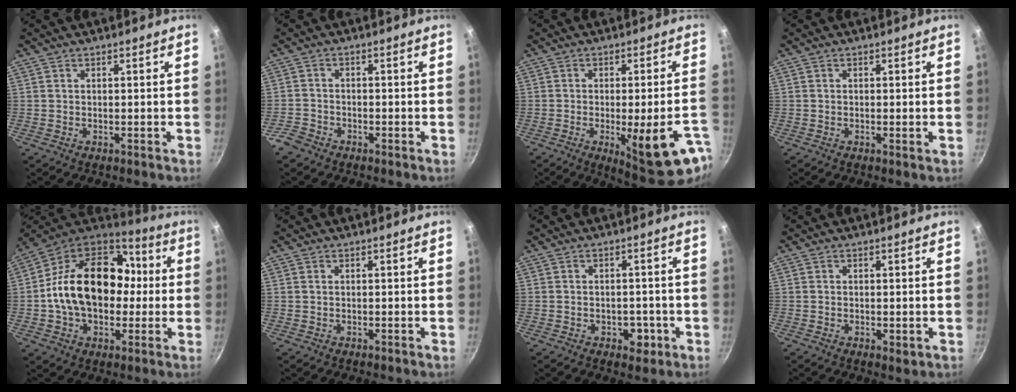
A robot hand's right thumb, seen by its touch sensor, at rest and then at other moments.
{"total": 3.2, "force": [-2.5, 1.9, 0.7], "torque": [-0.017, 0.024, -0.051]}
{"total": 17.2, "force": [-6.1, 5.0, 15.3], "torque": [-0.170, 0.002, -0.067]}
{"total": 0.7, "force": [-0.2, 0.1, 0.6], "torque": [-0.011, -0.001, -0.004]}
{"total": 23.5, "force": [0.3, 16.8, 16.4], "torque": [-0.251, 0.050, -0.001]}
{"total": 0.0}
{"total": 4.2, "force": [-1.5, 2.9, 2.6], "torque": [-0.015, 0.009, -0.014]}
{"total": 1.5, "force": [-0.2, 0.8, 1.3], "torque": [-0.019, -0.005, -0.003]}